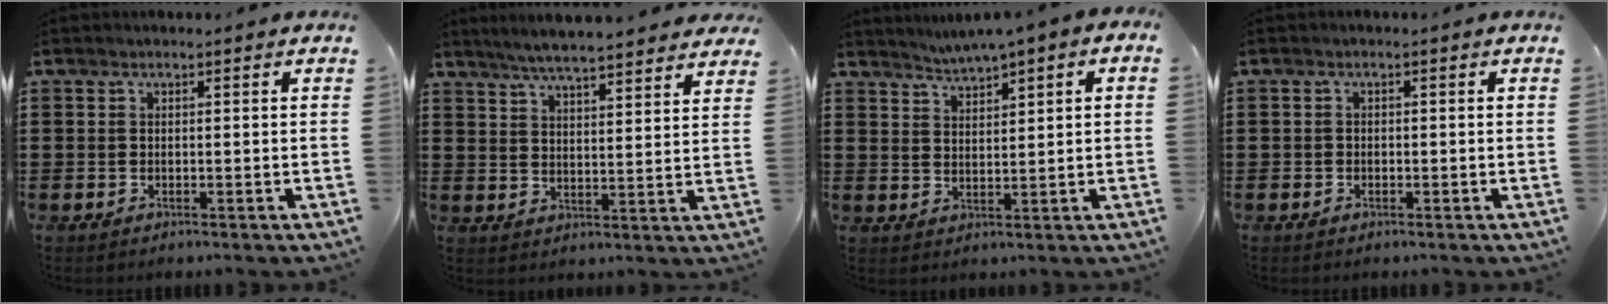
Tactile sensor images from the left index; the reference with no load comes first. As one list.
[{"total": 5.4, "force": [5.1, 0.0, 1.7], "torque": [-0.053, -0.022, 0.089]}, {"total": 1.5, "force": [1.5, 0.0, 0.1], "torque": [-0.009, -0.005, 0.024]}, {"total": 0.8, "force": [-0.5, 0.6, 0.0], "torque": [-0.003, 0.001, -0.011]}]